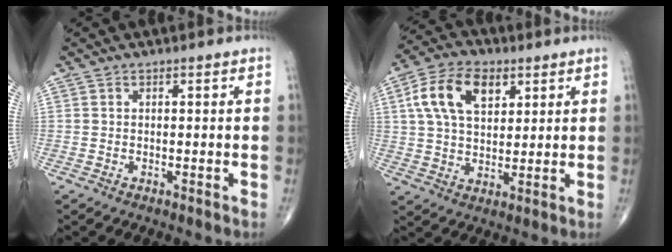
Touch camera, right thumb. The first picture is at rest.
{"total": 12.5, "force": [4.6, 7.6, 8.9], "torque": [-0.153, 0.001, 0.082]}